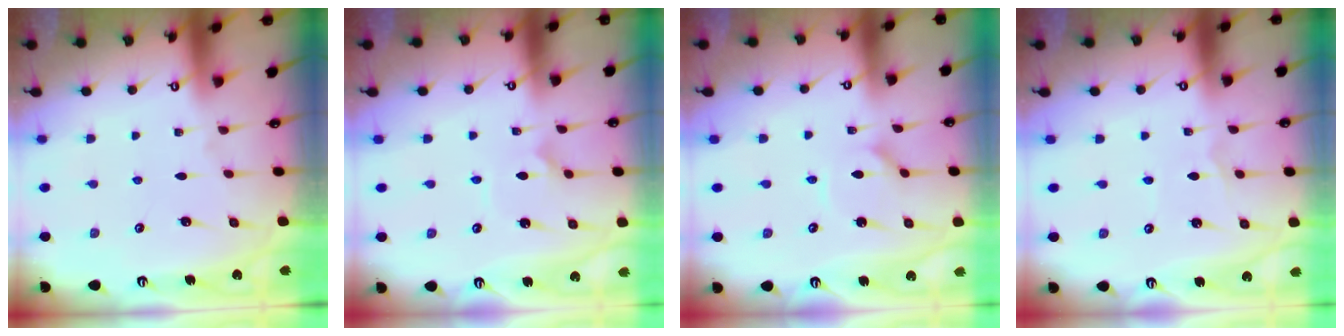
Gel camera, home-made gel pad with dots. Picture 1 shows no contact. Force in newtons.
{"total": 2.3, "press": 2.3, "slide": 0.2}
{"total": 2.1, "press": 2.1, "slide": 0.3}
{"total": 1.1, "press": 1.1, "slide": 0.0}